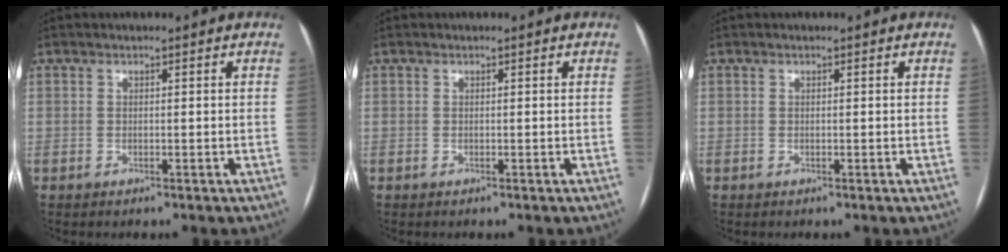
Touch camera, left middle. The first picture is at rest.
{"total": 0.0}
{"total": 0.0}